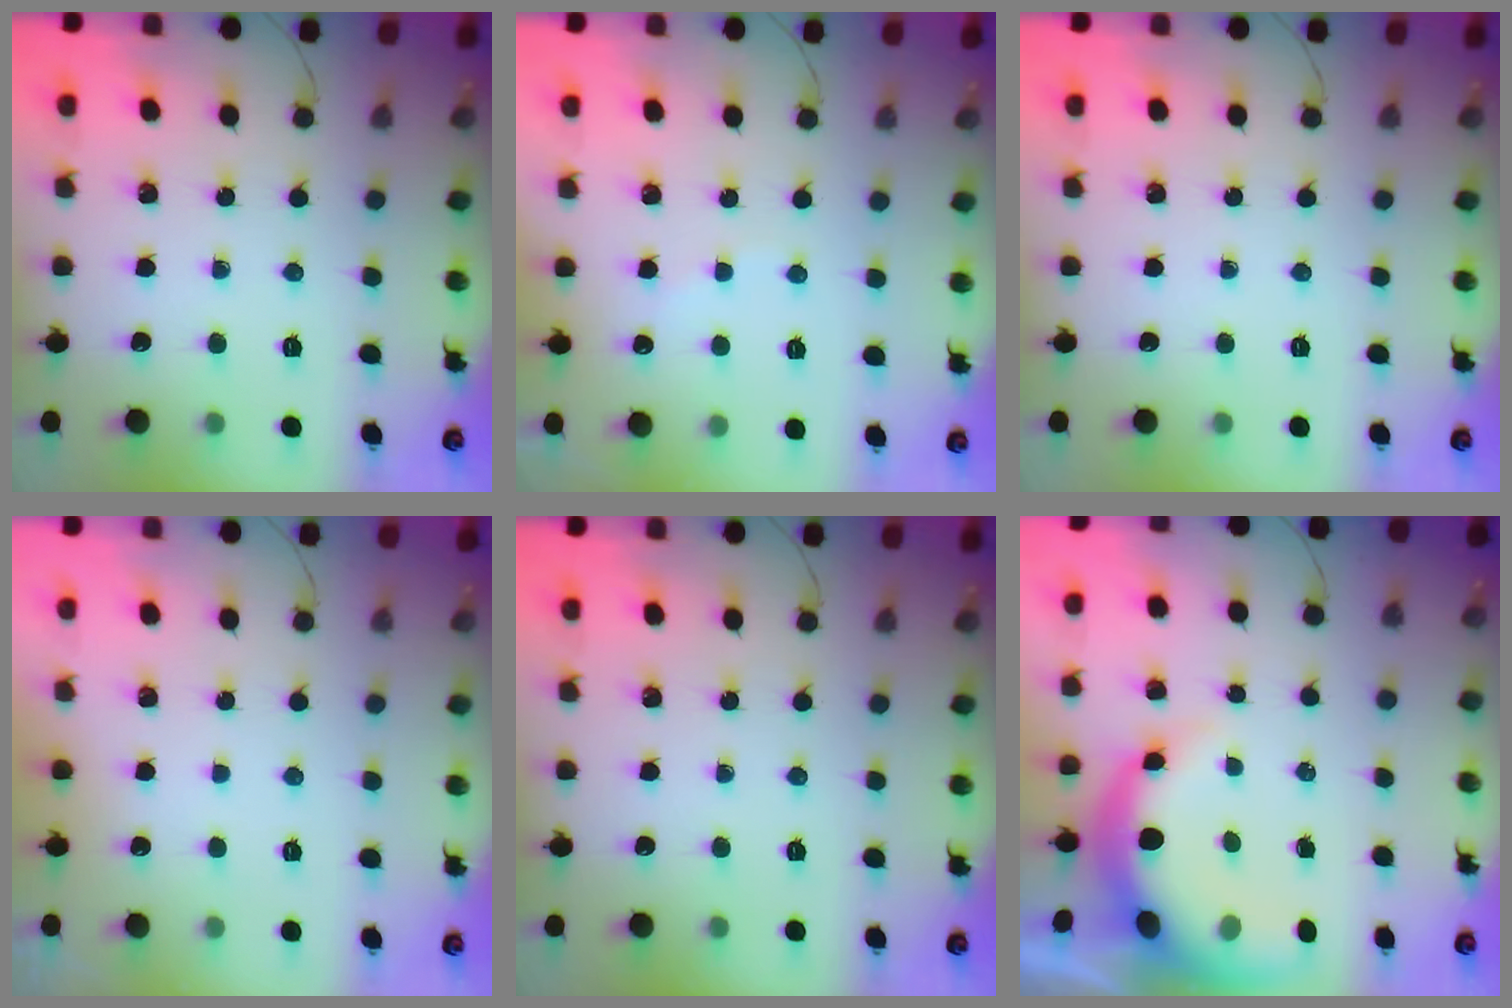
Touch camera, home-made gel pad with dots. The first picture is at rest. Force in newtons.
{"total": 5.1, "press": 5.1, "slide": 0.8}
{"total": 0.0}
{"total": 2.9, "press": 2.9, "slide": 0.1}
{"total": 0.0}
{"total": 11.0, "press": 10.7, "slide": 2.6}